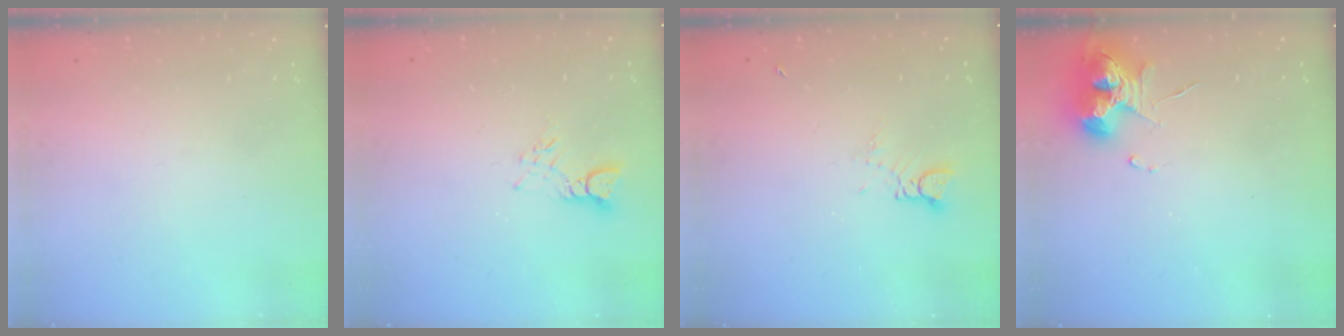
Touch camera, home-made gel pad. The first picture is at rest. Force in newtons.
{"total": 3.1, "press": 3.1, "slide": 0.2}
{"total": 1.9, "press": 1.9, "slide": 0.1}
{"total": 12.2, "press": 12.1, "slide": 1.7}